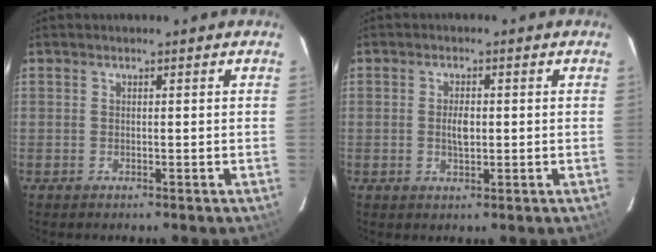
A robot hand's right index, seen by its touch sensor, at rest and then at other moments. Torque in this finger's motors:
{"motor_torque": [0.33, -0.01, 0.10, 0.02]}